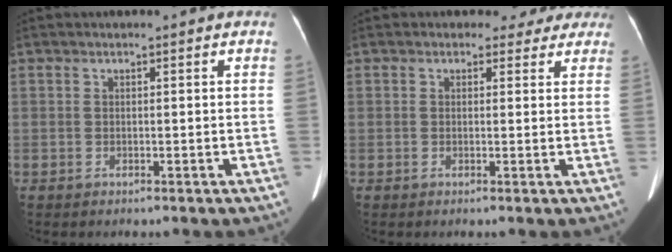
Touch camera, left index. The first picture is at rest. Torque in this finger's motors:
{"motor_torque": [0.59, -0.66, 0.06, -0.01]}